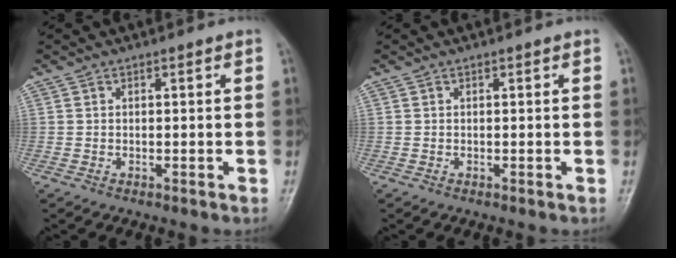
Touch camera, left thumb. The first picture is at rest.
{"total": 0.0}